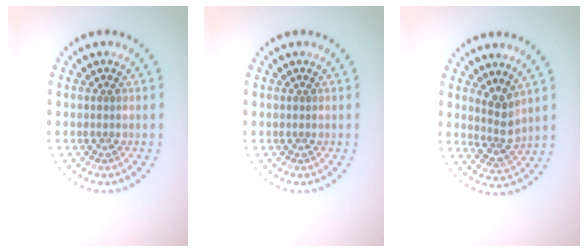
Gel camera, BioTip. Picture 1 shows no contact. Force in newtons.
{"total": 0.0}
{"total": 2.6, "press": 2.0, "slide": 1.7}